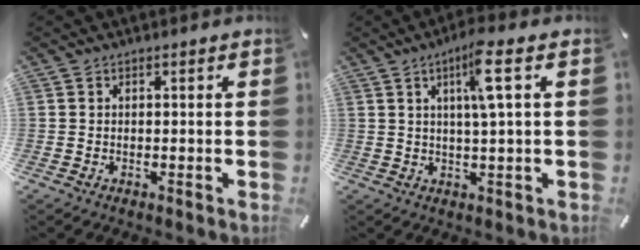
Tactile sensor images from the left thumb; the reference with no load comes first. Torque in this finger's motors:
{"motor_torque": [0.08, 0.13, 0.29, 0.17, 0.07]}